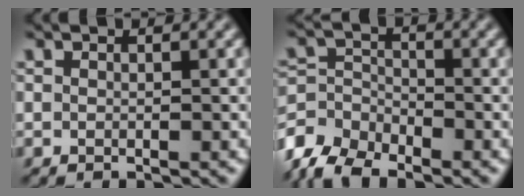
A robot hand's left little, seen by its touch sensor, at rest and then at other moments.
{"total": 6.0, "force": [-5.1, 2.5, 1.9], "torque": [-0.037, -0.006, -0.111]}